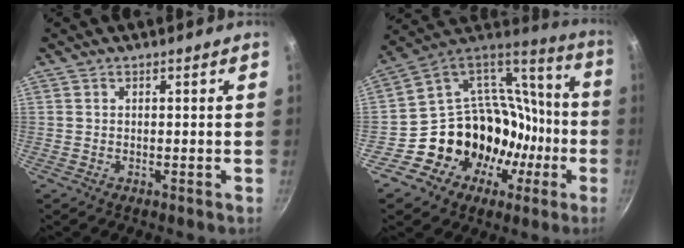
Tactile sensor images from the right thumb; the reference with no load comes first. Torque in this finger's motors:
{"motor_torque": [0.53, 0.53, 0.93, -0.87, 0.28]}